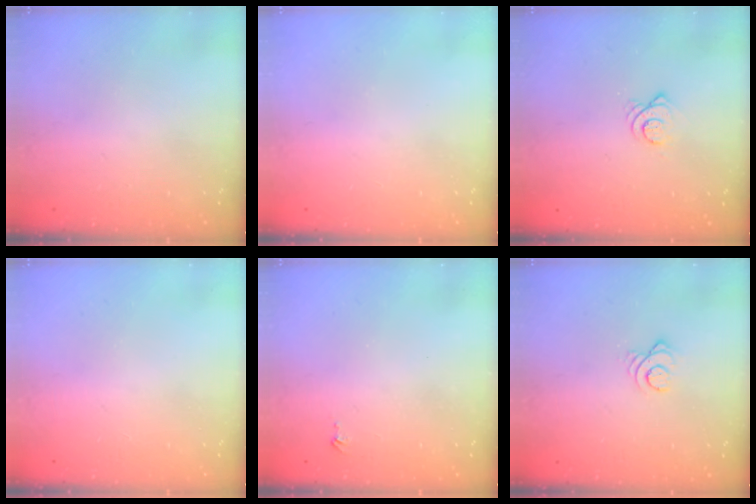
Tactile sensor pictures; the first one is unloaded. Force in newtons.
{"total": 0.0}
{"total": 3.6, "press": 3.6, "slide": 0.2}
{"total": 0.0}
{"total": 3.1, "press": 3.1, "slide": 0.4}
{"total": 3.2, "press": 3.2, "slide": 0.1}